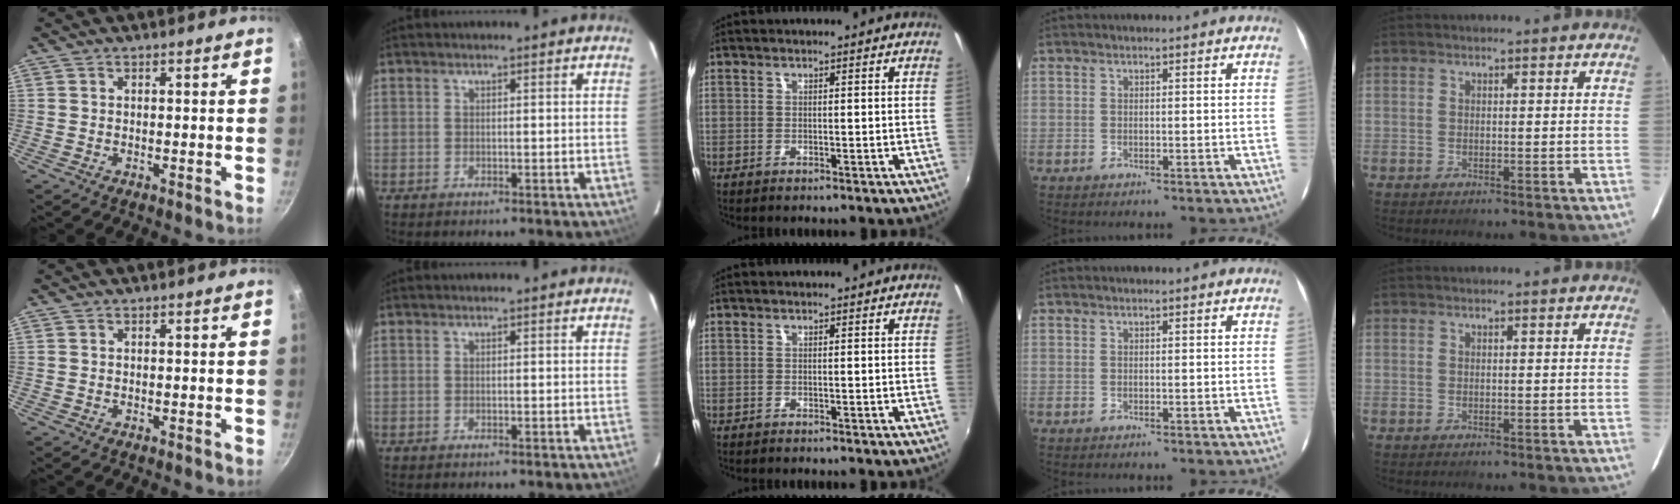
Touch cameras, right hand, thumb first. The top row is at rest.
{}